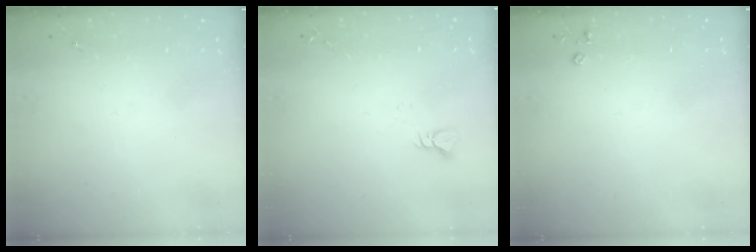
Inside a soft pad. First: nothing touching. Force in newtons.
{"total": 3.0, "press": 3.0, "slide": 0.3}
{"total": 2.8, "press": 2.8, "slide": 0.3}